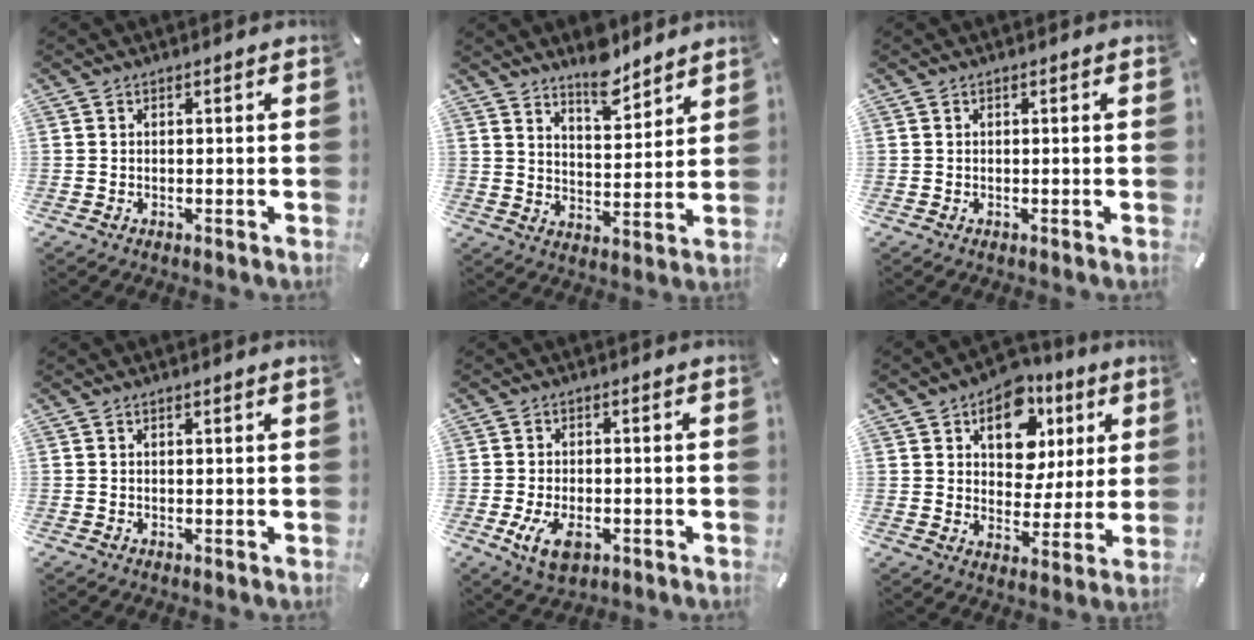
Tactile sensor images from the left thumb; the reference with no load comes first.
{"total": 9.0, "force": [7.9, 3.2, 2.9], "torque": [-0.036, -0.059, 0.141]}
{"total": 0.0}
{"total": 0.7, "force": [0.5, -0.1, 0.4], "torque": [-0.006, -0.003, 0.010]}
{"total": 6.3, "force": [-2.1, 3.7, 4.7], "torque": [-0.107, -0.005, -0.043]}
{"total": 13.1, "force": [6.5, 9.3, 6.5], "torque": [-0.092, -0.030, 0.114]}